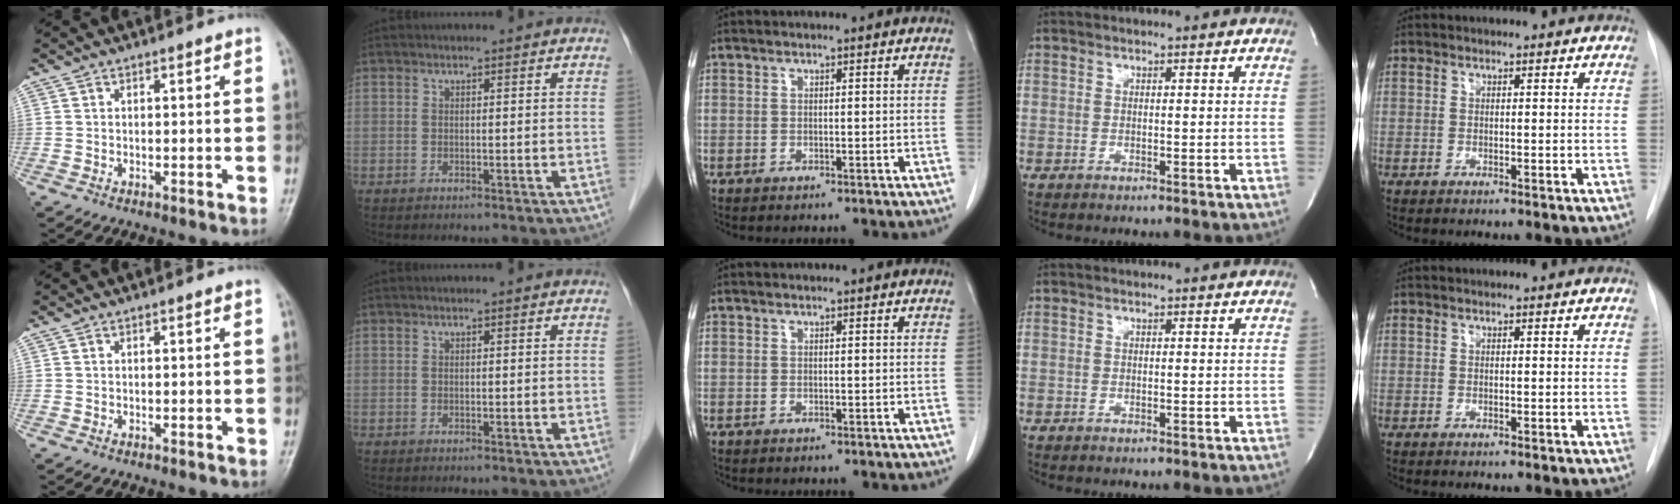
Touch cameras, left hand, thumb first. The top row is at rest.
{}